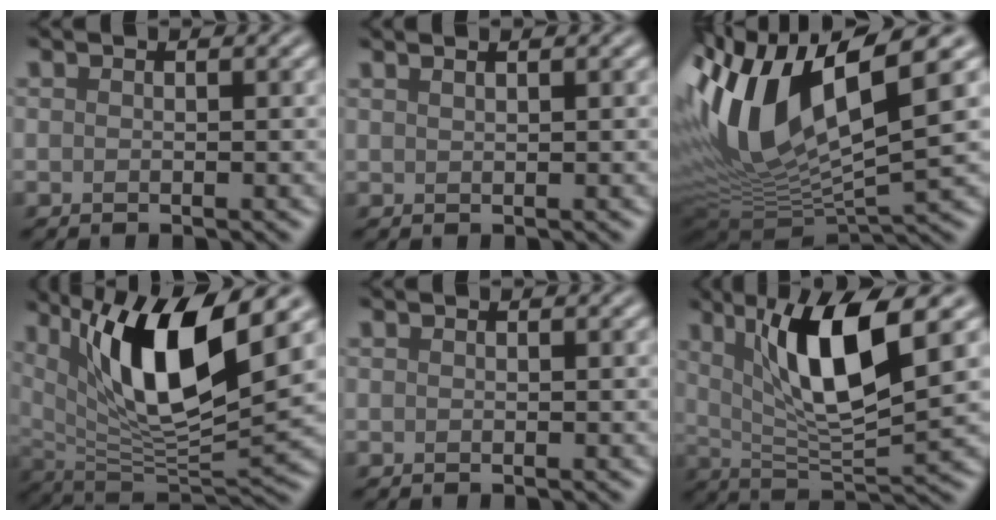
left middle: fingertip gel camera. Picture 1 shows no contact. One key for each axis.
{"total": 1.4, "fx": 1.0, "fy": 0.5, "fz": 0.8, "tx": -0.001, "ty": 0.000, "tz": 0.005}
{"total": 13.5, "fx": 3.5, "fy": 5.4, "fz": 11.9, "tx": -0.242, "ty": 0.000, "tz": 0.067}
{"total": 11.7, "fx": 4.5, "fy": 3.5, "fz": 10.2, "tx": -0.172, "ty": -0.010, "tz": 0.085}
{"total": 0.0}
{"total": 9.0, "fx": 3.0, "fy": 2.2, "fz": 8.2, "tx": -0.136, "ty": -0.011, "tz": 0.054}